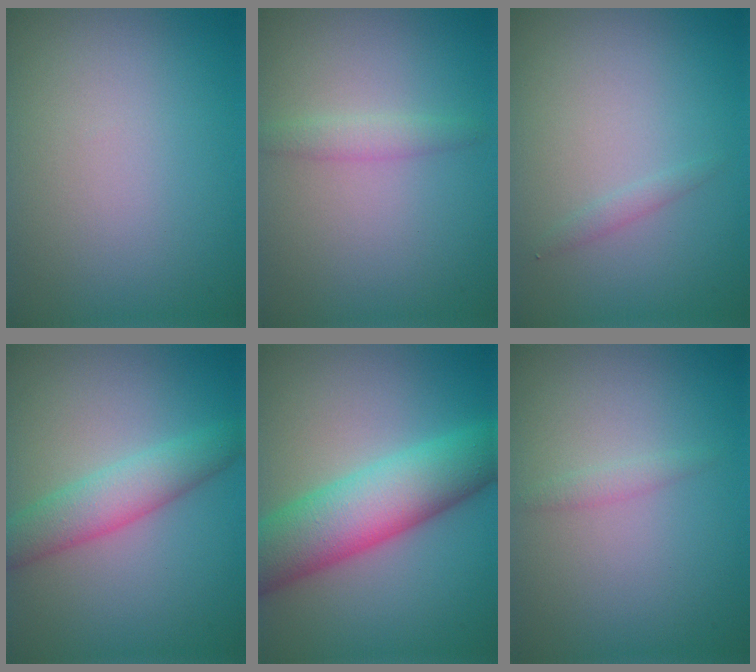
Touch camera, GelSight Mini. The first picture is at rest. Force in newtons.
{"total": 1.4, "press": 1.4, "slide": 0.1}
{"total": 0.8, "press": 0.8, "slide": 0.0}
{"total": 4.0, "press": 4.0, "slide": 0.1}
{"total": 8.9, "press": 8.9, "slide": 0.4}
{"total": 0.8, "press": 0.8, "slide": 0.1}